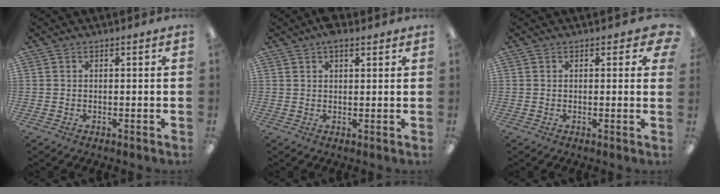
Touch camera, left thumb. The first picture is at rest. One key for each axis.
{"total": 3.4, "fx": 2.3, "fy": 1.3, "fz": 2.1, "tx": -0.037, "ty": -0.002, "tz": 0.040}
{"total": 2.3, "fx": 0.9, "fy": 1.1, "fz": 1.7, "tx": -0.011, "ty": -0.005, "tz": 0.011}